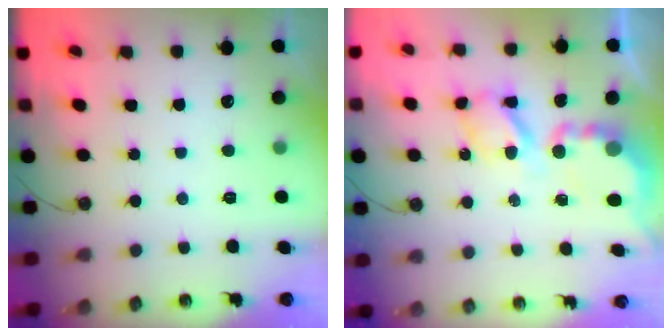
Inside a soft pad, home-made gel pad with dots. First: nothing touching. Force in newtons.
{"total": 7.3, "press": 7.2, "slide": 0.5}